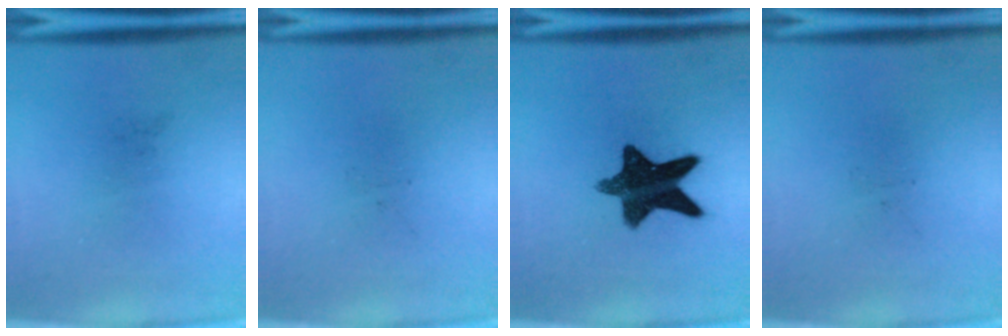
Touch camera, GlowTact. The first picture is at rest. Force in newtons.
{"total": 0.0}
{"total": 13.3}
{"total": 0.0}